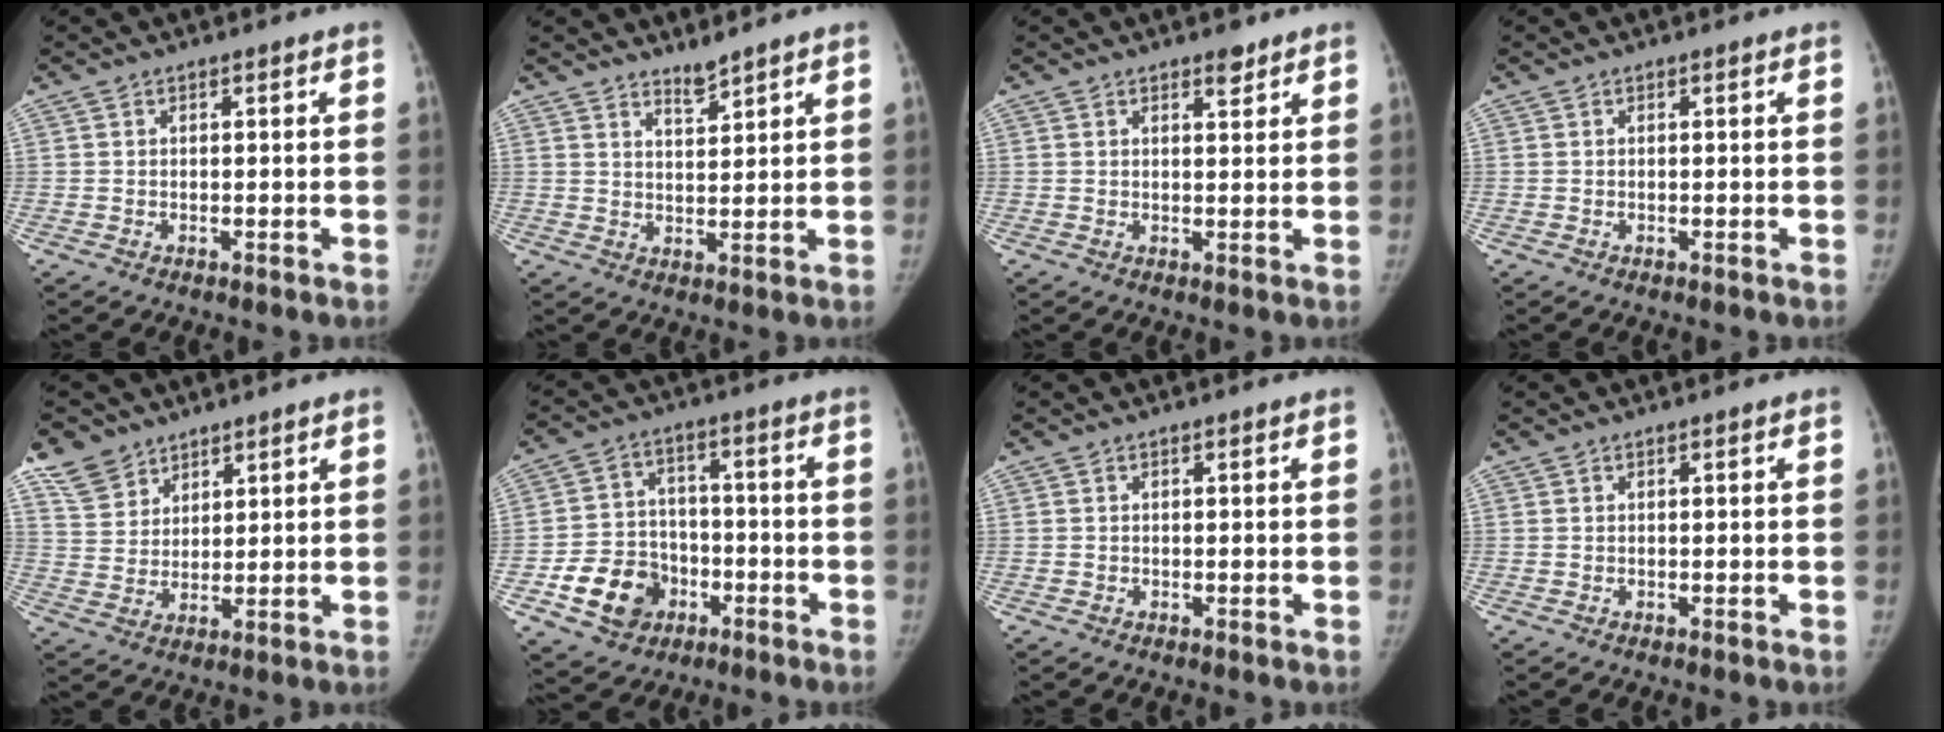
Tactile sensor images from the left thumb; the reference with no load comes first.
{"total": 3.0, "force": [2.8, 0.2, 1.0], "torque": [-0.013, -0.030, 0.053]}
{"total": 2.4, "force": [1.8, 1.0, 1.2], "torque": [-0.008, -0.011, 0.026]}
{"total": 0.0}
{"total": 7.1, "force": [5.4, 4.4, 1.5], "torque": [-0.010, -0.028, 0.115]}
{"total": 11.9, "force": [-4.8, 9.7, 5.0], "torque": [-0.053, 0.027, -0.074]}
{"total": 0.0}
{"total": 0.0}